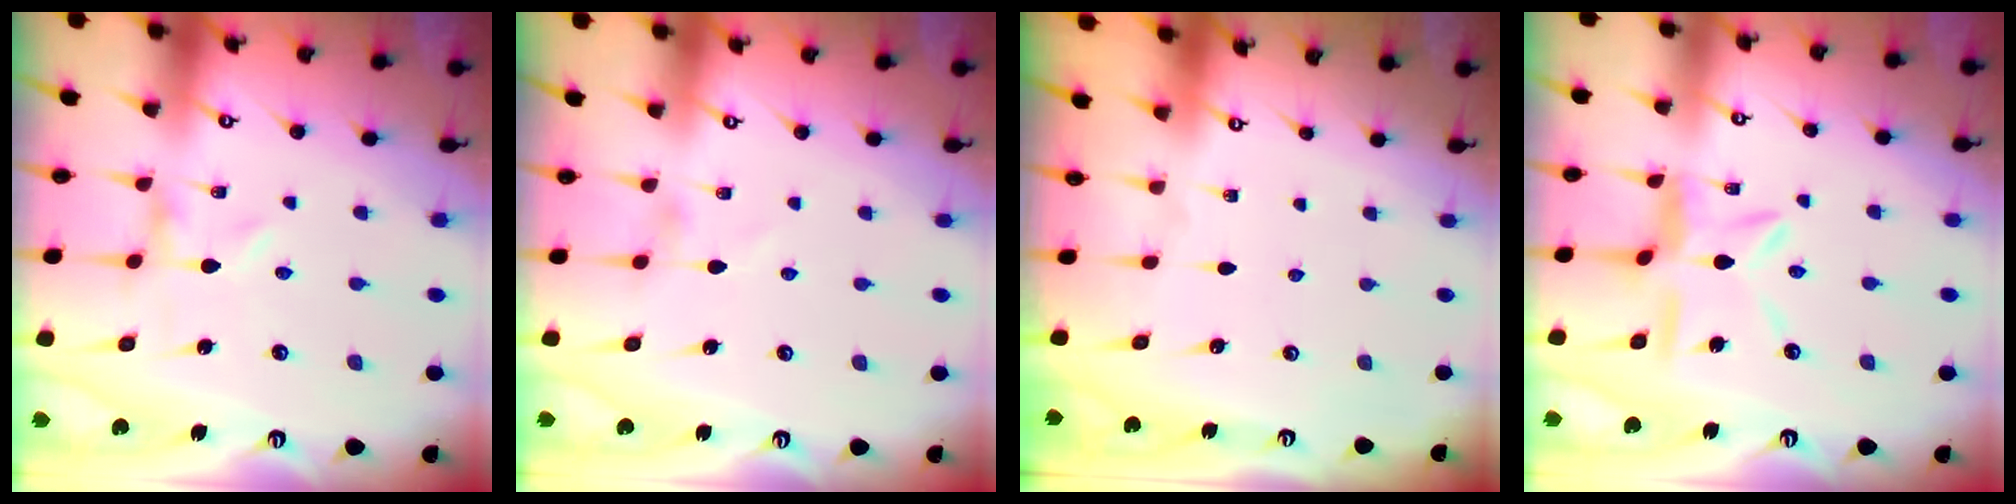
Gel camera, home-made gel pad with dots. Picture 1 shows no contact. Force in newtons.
{"total": 0.0}
{"total": 0.0}
{"total": 10.0, "press": 10.0, "slide": 0.8}